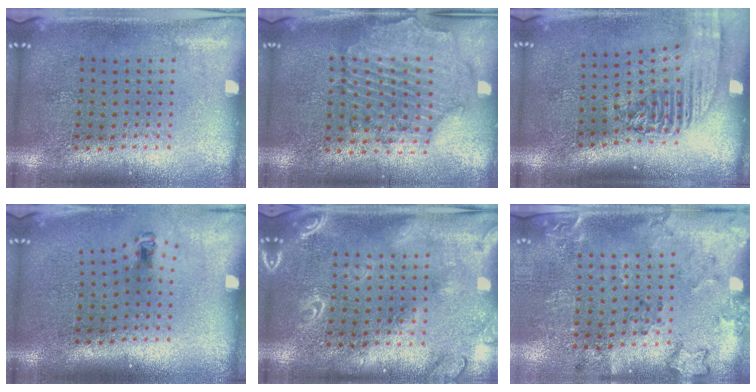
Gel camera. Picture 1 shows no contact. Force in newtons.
{"total": 0.7, "press": 0.6, "slide": 0.4}
{"total": 2.3, "press": 1.7, "slide": 1.5}
{"total": 0.7, "press": 0.4, "slide": 0.6}
{"total": 1.8, "press": 1.8, "slide": 0.2}
{"total": 2.0, "press": 1.5, "slide": 1.4}